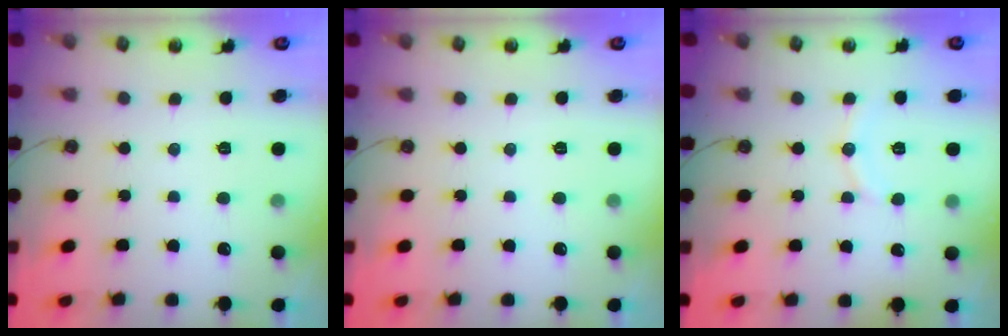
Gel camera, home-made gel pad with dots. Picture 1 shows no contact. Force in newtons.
{"total": 0.0}
{"total": 6.3, "press": 6.2, "slide": 0.6}